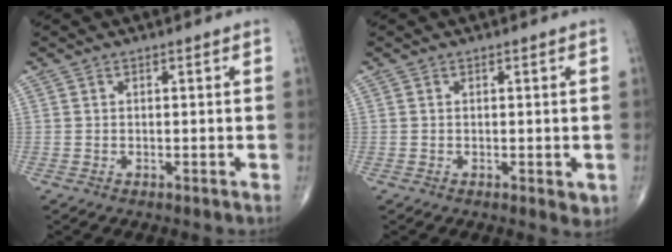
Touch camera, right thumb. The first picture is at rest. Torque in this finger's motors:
{"motor_torque": [0.34, 0.47, -0.11, -0.03, 0.05]}